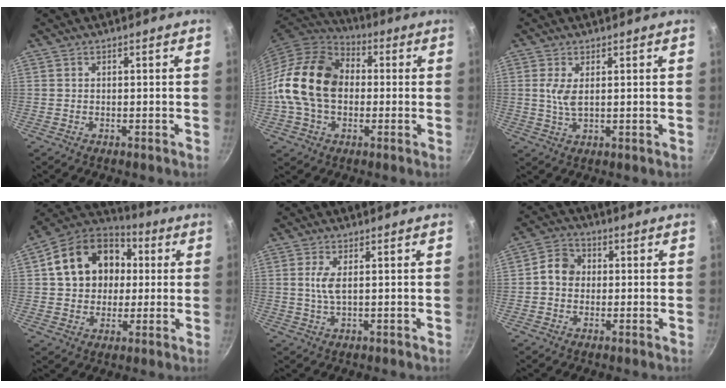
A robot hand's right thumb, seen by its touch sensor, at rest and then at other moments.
{"total": 17.8, "force": [-0.1, 12.9, 12.3], "torque": [-0.203, 0.029, -0.014]}
{"total": 3.7, "force": [1.0, 1.3, 3.3], "torque": [-0.072, -0.008, 0.022]}
{"total": 18.3, "force": [3.3, 14.5, 10.7], "torque": [-0.159, 0.032, 0.047]}
{"total": 3.2, "force": [0.6, 0.9, 3.0], "torque": [-0.071, -0.002, 0.013]}
{"total": 5.8, "force": [0.1, 5.0, 2.9], "torque": [-0.024, 0.015, -0.014]}